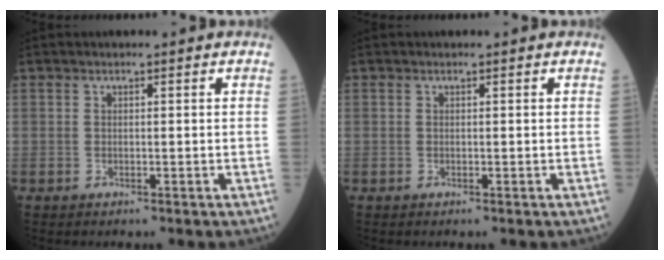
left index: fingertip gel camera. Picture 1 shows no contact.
{"total": 0.0}